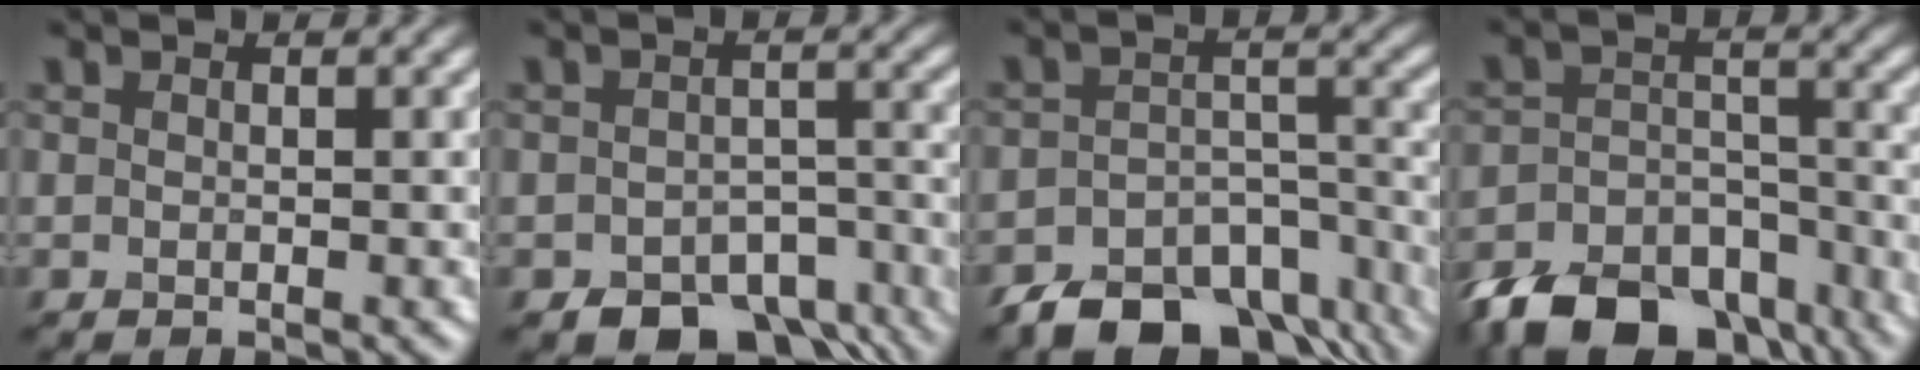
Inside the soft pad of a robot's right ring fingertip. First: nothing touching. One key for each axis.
{"total": 7.8, "fx": -5.6, "fy": 4.2, "fz": 3.5, "tx": -0.034, "ty": -0.021, "tz": -0.081}
{"total": 10.7, "fx": -7.9, "fy": 5.6, "fz": 4.6, "tx": -0.076, "ty": -0.018, "tz": -0.118}
{"total": 13.5, "fx": -10.2, "fy": 6.9, "fz": 5.6, "tx": -0.101, "ty": -0.018, "tz": -0.151}